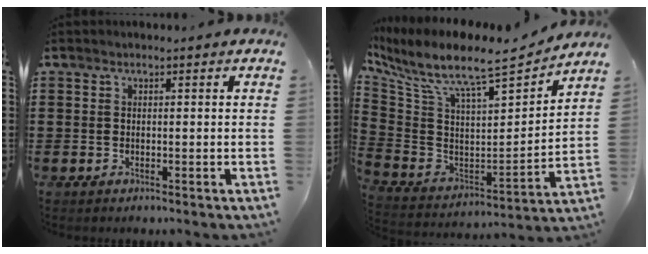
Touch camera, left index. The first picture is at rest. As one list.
[{"total": 9.3, "force": [7.6, 1.3, 5.1], "torque": [-0.133, -0.063, 0.123]}]